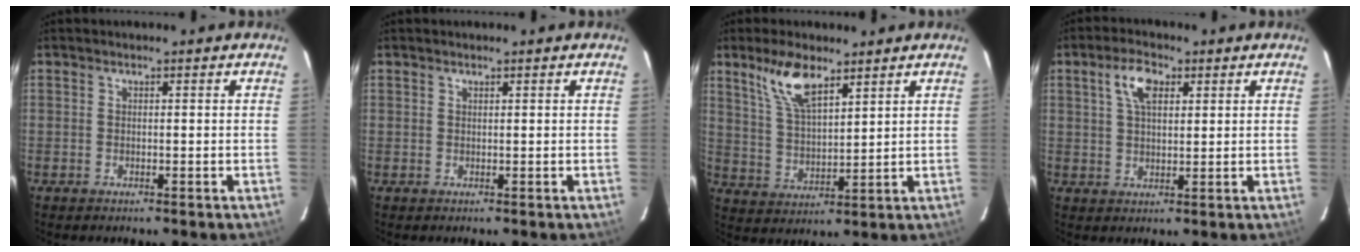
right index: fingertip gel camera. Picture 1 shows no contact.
{"total": 0.5, "force": [0.3, 0.4, -0.2], "torque": [0.004, 0.001, 0.005]}
{"total": 9.1, "force": [6.1, 3.3, 5.9], "torque": [-0.117, 0.008, 0.128]}
{"total": 5.8, "force": [2.5, 2.9, 4.3], "torque": [-0.080, 0.013, 0.045]}